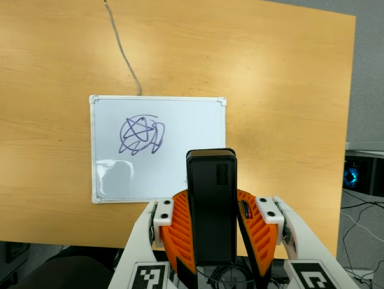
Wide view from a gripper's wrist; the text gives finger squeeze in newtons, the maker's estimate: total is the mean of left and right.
{"total": 8.2, "left": 6.8, "right": 9.5}